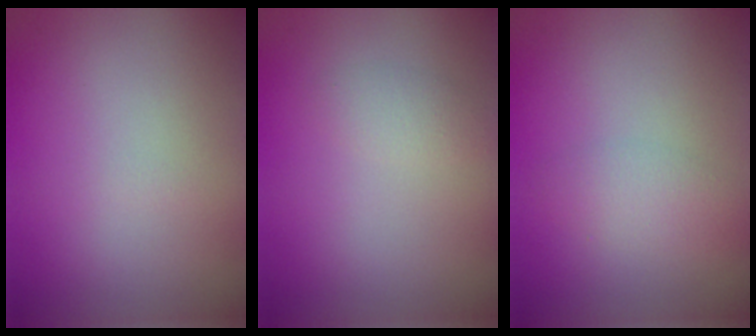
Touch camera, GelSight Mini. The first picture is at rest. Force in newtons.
{"total": 1.1, "press": 1.1, "slide": 0.0}
{"total": 1.8, "press": 1.8, "slide": 0.1}